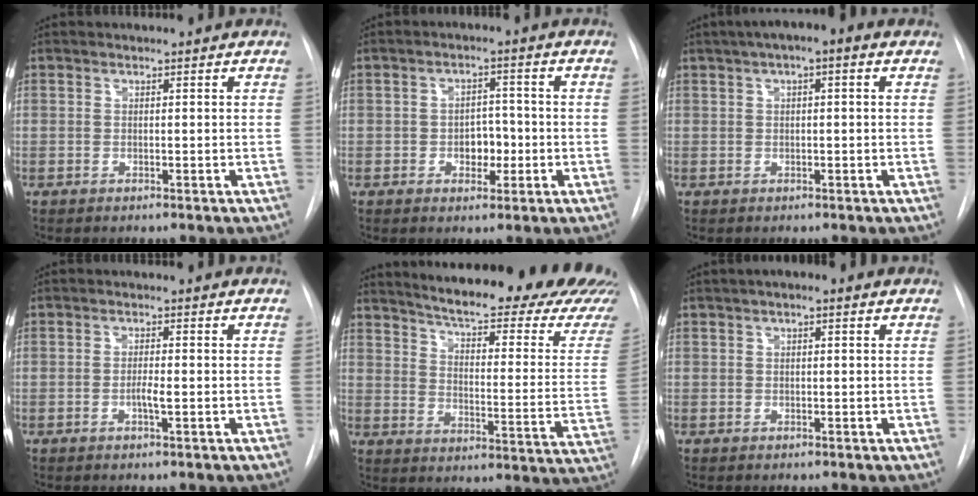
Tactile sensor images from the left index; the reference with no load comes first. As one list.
[{"total": 4.3, "force": [-2.1, 2.6, 2.8], "torque": [-0.032, 0.003, -0.026]}, {"total": 4.6, "force": [1.4, 1.0, 4.3], "torque": [-0.068, 0.022, 0.017]}, {"total": 2.3, "force": [-1.6, 0.0, 1.7], "torque": [-0.033, -0.007, -0.025]}, {"total": 28.8, "force": [25.5, 3.0, 13.1], "torque": [-0.190, -0.118, 0.304]}, {"total": 1.8, "force": [0.1, 0.6, 1.7], "torque": [-0.028, 0.007, -0.002]}]